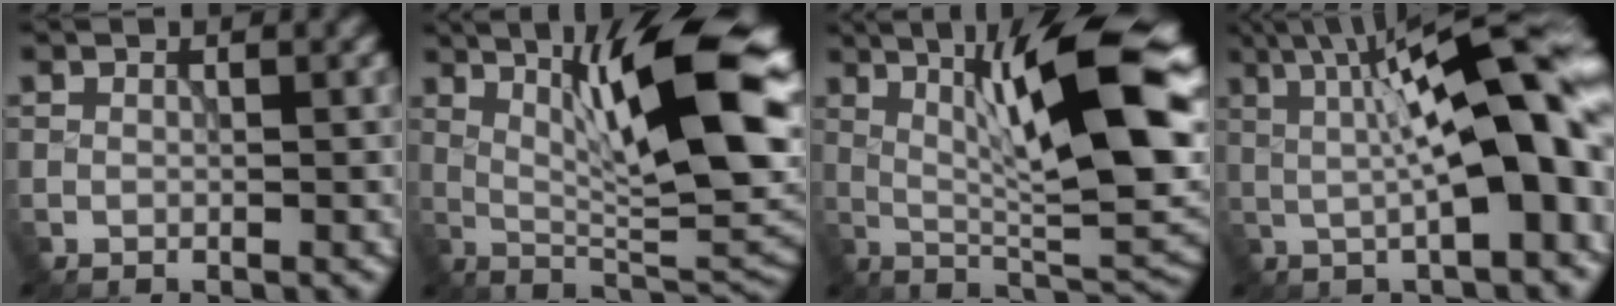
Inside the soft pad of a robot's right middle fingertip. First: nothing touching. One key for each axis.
{"total": 12.6, "fx": 3.4, "fy": 2.6, "fz": 11.8, "tx": -0.170, "ty": 0.007, "tz": 0.058}
{"total": 14.2, "fx": 3.1, "fy": 3.3, "fz": 13.5, "tx": -0.192, "ty": 0.008, "tz": 0.045}
{"total": 13.9, "fx": 1.3, "fy": 3.2, "fz": 13.5, "tx": -0.162, "ty": 0.022, "tz": 0.017}